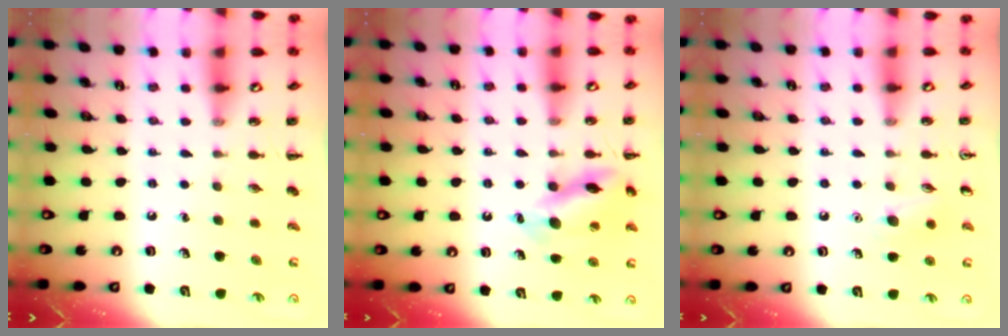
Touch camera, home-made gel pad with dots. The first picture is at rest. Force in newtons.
{"total": 14.3, "press": 14.2, "slide": 1.2}
{"total": 7.6, "press": 7.3, "slide": 1.9}